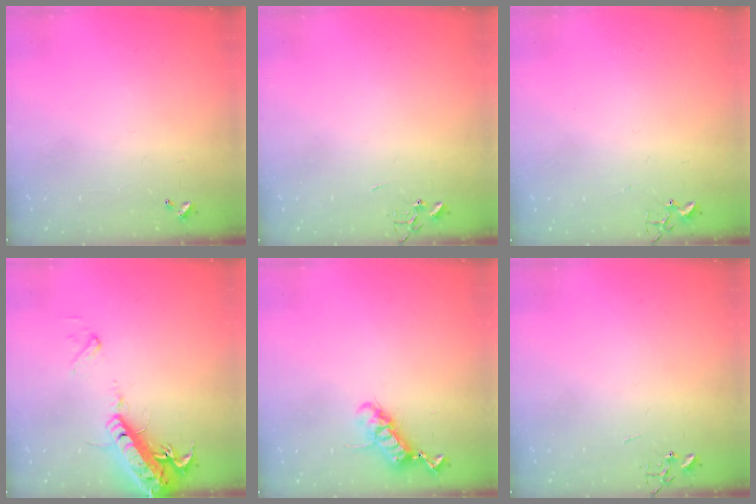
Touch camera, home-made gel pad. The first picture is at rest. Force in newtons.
{"total": 0.0}
{"total": 1.9, "press": 1.9, "slide": 0.2}
{"total": 18.9, "press": 18.5, "slide": 3.9}
{"total": 11.7, "press": 11.6, "slide": 1.2}
{"total": 0.0}